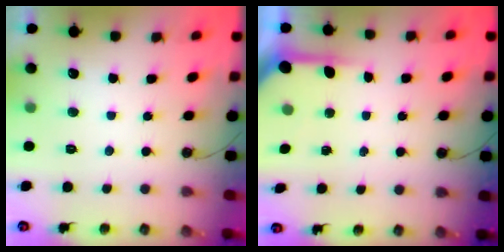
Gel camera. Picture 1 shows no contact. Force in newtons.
{"total": 5.5, "press": 5.5, "slide": 0.4}